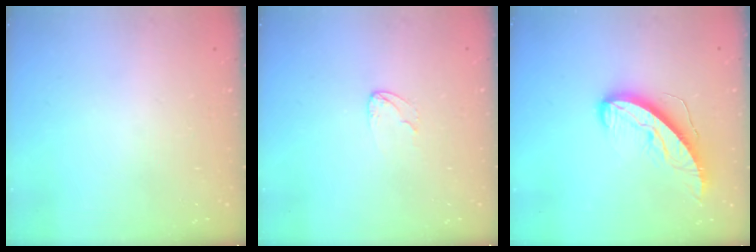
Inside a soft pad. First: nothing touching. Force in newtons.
{"total": 3.7, "press": 3.7, "slide": 0.3}
{"total": 11.1, "press": 11.1, "slide": 1.0}